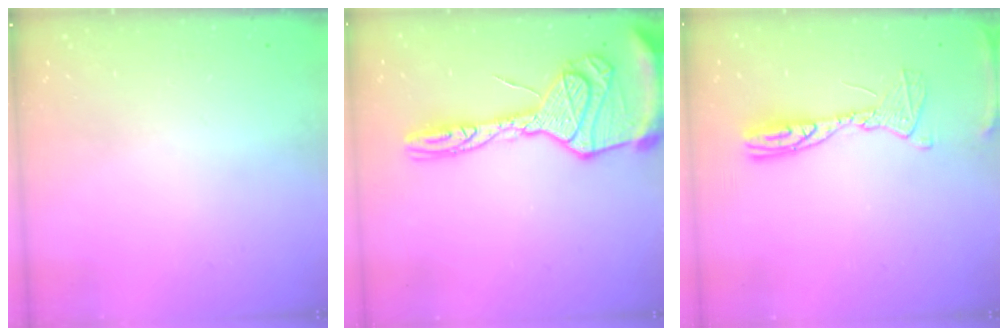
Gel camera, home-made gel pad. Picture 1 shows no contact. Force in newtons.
{"total": 22.2, "press": 22.1, "slide": 2.0}
{"total": 12.0, "press": 11.9, "slide": 1.1}